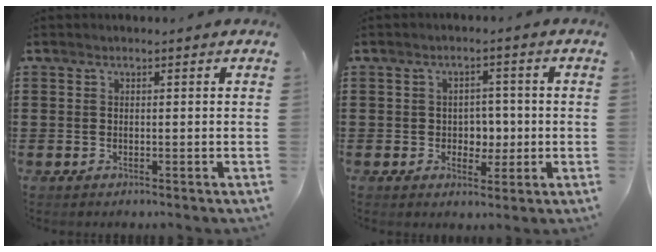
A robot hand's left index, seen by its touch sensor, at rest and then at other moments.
{"total": 3.5, "force": [0.0, 3.0, 1.8], "torque": [-0.031, 0.004, -0.009]}